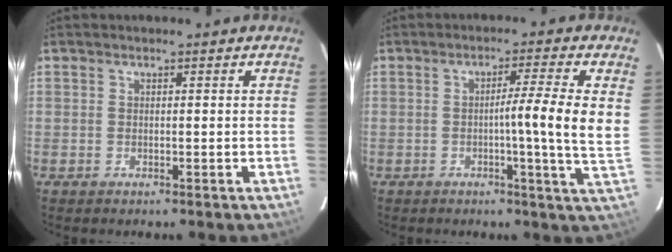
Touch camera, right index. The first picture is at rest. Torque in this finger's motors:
{"motor_torque": [0.65, 0.16, 0.41, 0.09]}